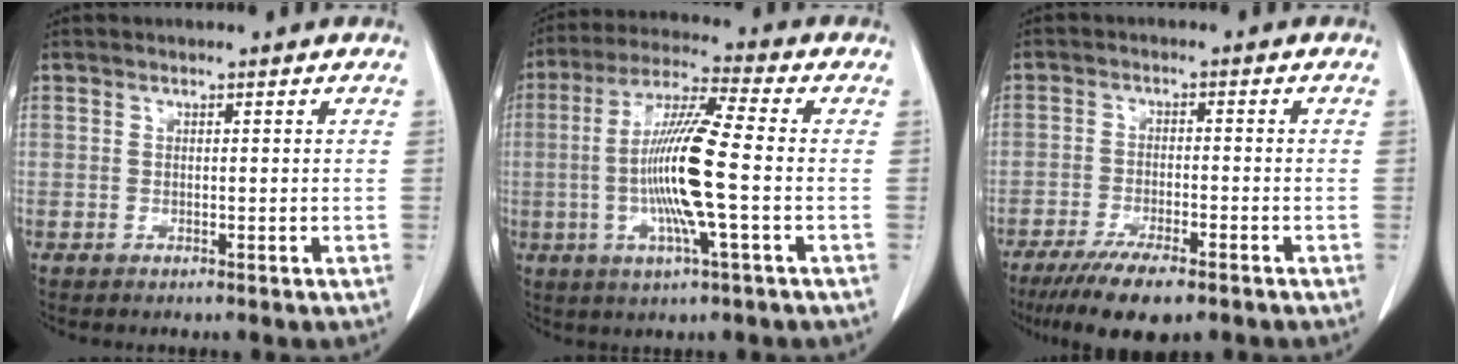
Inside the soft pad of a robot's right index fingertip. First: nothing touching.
{"total": 12.8, "force": [-1.7, 0.0, 12.7], "torque": [-0.250, -0.003, -0.040]}
{"total": 8.9, "force": [-6.4, 1.9, 5.9], "torque": [-0.097, -0.017, -0.101]}